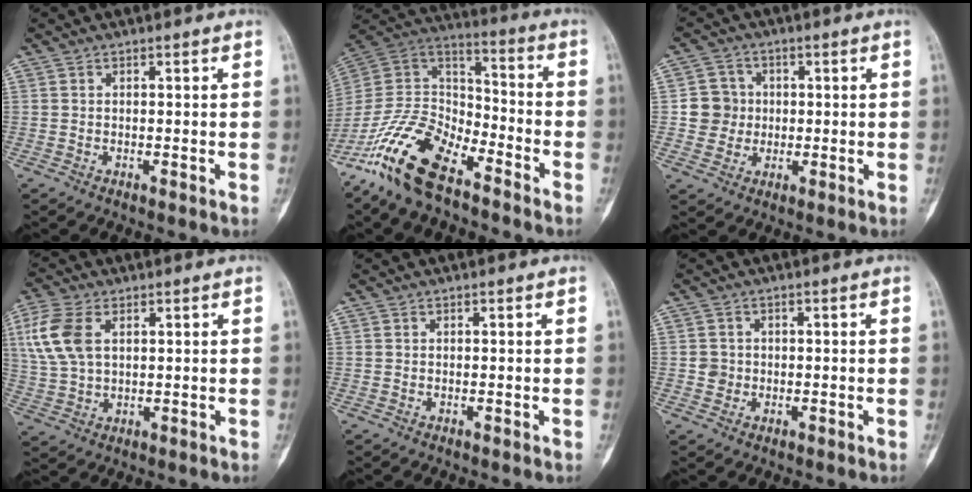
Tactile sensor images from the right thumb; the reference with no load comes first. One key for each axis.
{"total": 18.2, "fx": -12.3, "fy": 7.8, "fz": 10.9, "tx": -0.202, "ty": 0.071, "tz": -0.236}
{"total": 6.1, "fx": 0.0, "fy": 5.9, "fz": 1.2, "tx": 0.012, "ty": 0.010, "tz": -0.004}
{"total": 9.9, "fx": 3.0, "fy": 5.9, "fz": 7.4, "tx": -0.170, "ty": 0.004, "tz": 0.065}
{"total": 0.0}
{"total": 2.0, "fx": -0.2, "fy": 2.0, "fz": 0.3, "tx": 0.009, "ty": 0.006, "tz": -0.004}